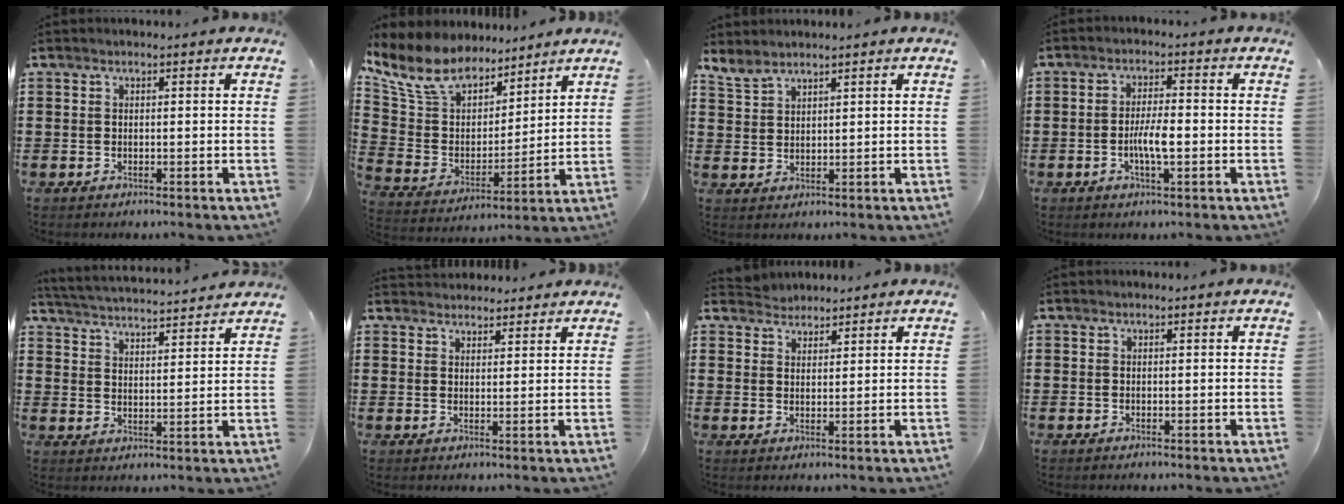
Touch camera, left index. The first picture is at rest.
{"total": 9.9, "force": [8.5, 4.4, 2.4], "torque": [-0.100, -0.050, 0.158]}
{"total": 2.9, "force": [2.7, 0.9, 0.7], "torque": [-0.023, -0.004, 0.052]}
{"total": 4.7, "force": [-1.1, 1.1, 4.4], "torque": [-0.089, 0.000, -0.025]}
{"total": 3.7, "force": [3.6, -0.5, 0.2], "torque": [-0.022, -0.030, 0.058]}
{"total": 2.6, "force": [2.6, 0.5, -0.3], "torque": [-0.002, -0.004, 0.050]}
{"total": 2.5, "force": [2.4, 0.5, -0.5], "torque": [0.003, 0.000, 0.048]}
{"total": 0.0}